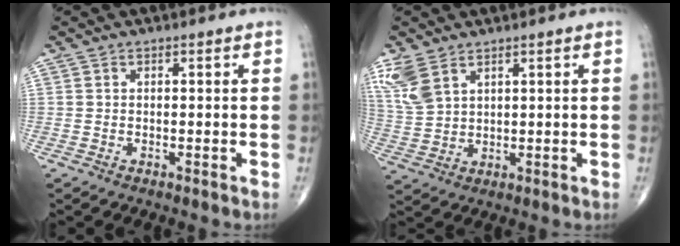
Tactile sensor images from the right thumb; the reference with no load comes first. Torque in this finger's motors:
{"motor_torque": [0.26, 1.97, 0.95, 0.87, 0.08]}